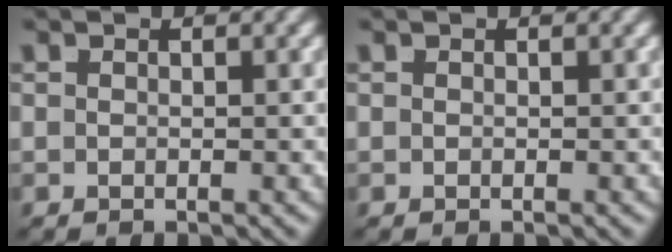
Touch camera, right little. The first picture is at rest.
{"total": 0.0}